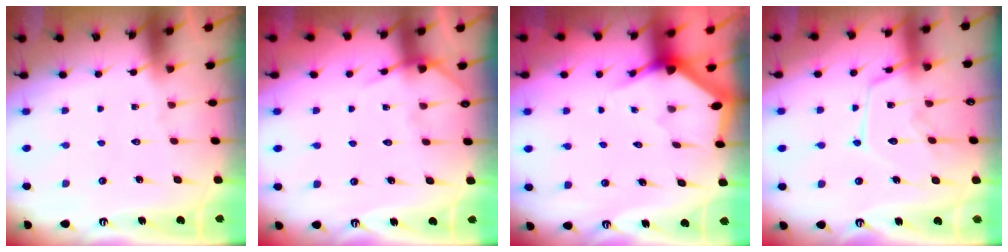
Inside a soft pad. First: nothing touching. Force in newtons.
{"total": 5.8, "press": 5.8, "slide": 0.7}
{"total": 2.9, "press": 2.9, "slide": 0.2}
{"total": 13.2, "press": 13.1, "slide": 1.1}